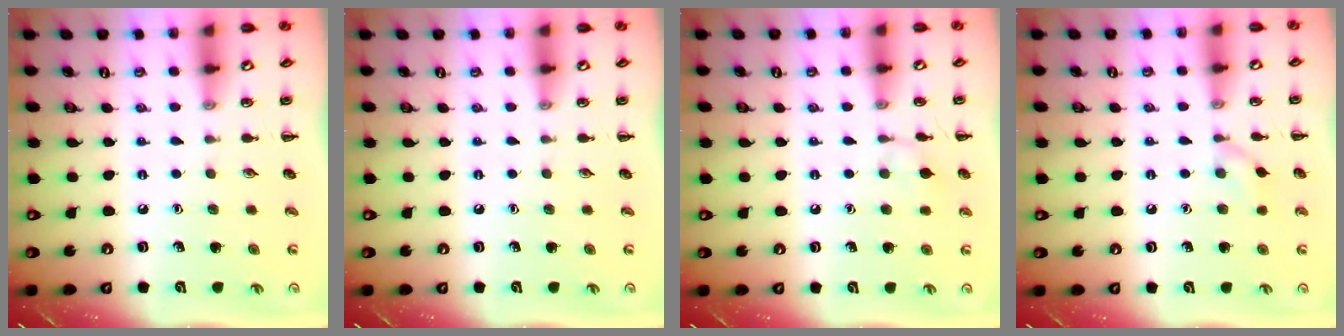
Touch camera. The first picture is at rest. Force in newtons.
{"total": 0.0}
{"total": 6.6, "press": 6.4, "slide": 1.7}
{"total": 6.6, "press": 6.2, "slide": 2.2}